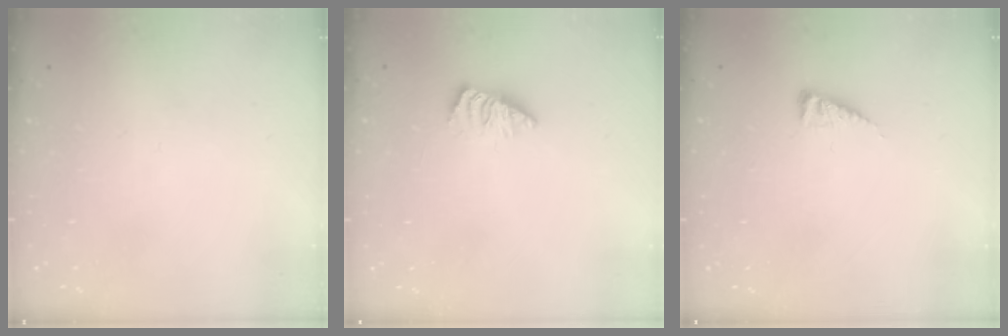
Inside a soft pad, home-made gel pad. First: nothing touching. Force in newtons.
{"total": 1.2, "press": 1.1, "slide": 0.4}
{"total": 4.1, "press": 4.0, "slide": 0.6}